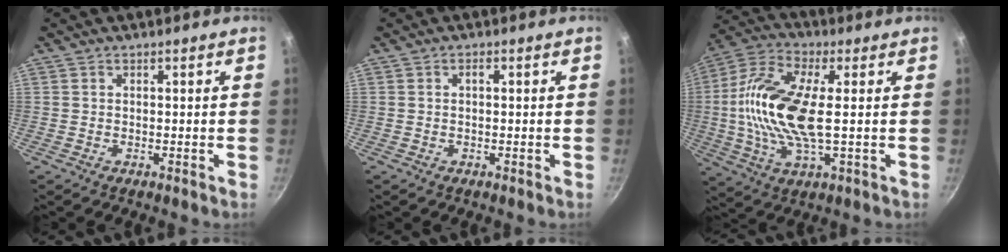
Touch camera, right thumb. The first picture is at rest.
{"total": 0.8, "force": [0.2, 0.2, 0.7], "torque": [-0.017, 0.005, 0.001]}
{"total": 16.7, "force": [1.0, 6.4, 15.3], "torque": [-0.314, 0.012, 0.005]}